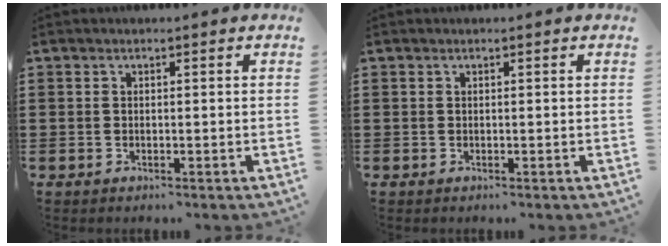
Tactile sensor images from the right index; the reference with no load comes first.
{"total": 0.0}